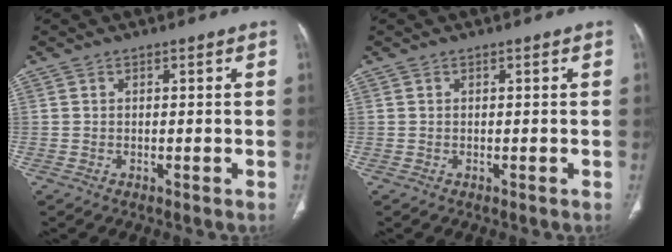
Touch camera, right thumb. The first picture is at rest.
{"total": 0.0}